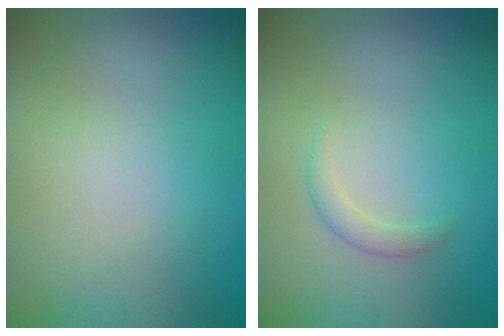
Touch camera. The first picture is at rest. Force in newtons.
{"total": 1.1, "press": 1.1, "slide": 0.0}